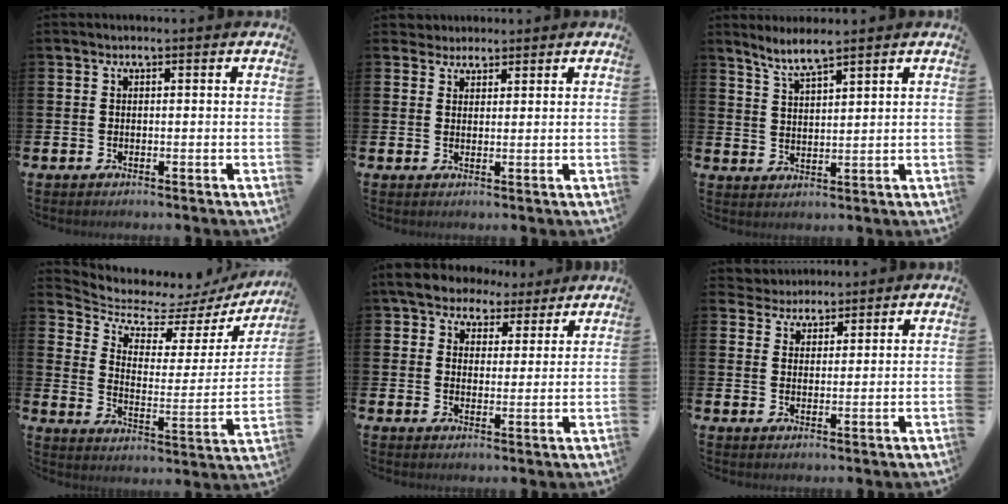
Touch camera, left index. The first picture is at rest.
{"total": 2.9, "force": [2.6, 1.3, 0.0], "torque": [-0.001, -0.005, 0.047]}
{"total": 4.4, "force": [4.0, 0.0, 1.6], "torque": [-0.048, -0.012, 0.073]}
{"total": 6.2, "force": [5.5, 2.6, 1.5], "torque": [-0.060, -0.052, 0.088]}
{"total": 5.9, "force": [5.0, 3.0, 0.9], "torque": [-0.044, -0.020, 0.089]}
{"total": 3.6, "force": [3.3, 1.2, -0.6], "torque": [-0.004, -0.014, 0.061]}